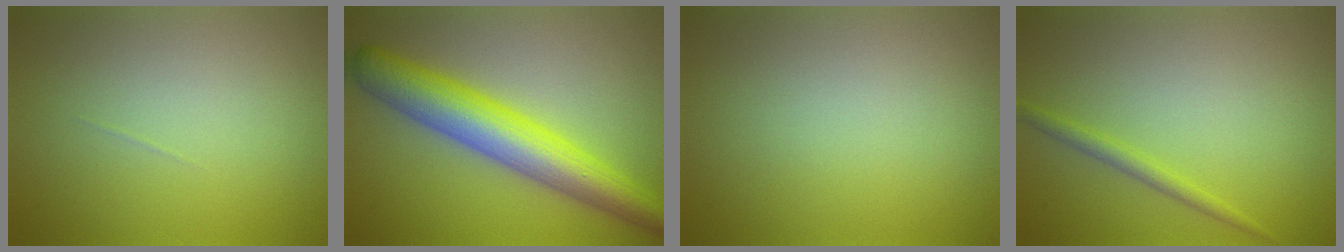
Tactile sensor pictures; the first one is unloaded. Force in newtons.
{"total": 7.9, "press": 7.9, "slide": 0.1}
{"total": 0.0}
{"total": 1.4, "press": 1.4, "slide": 0.1}